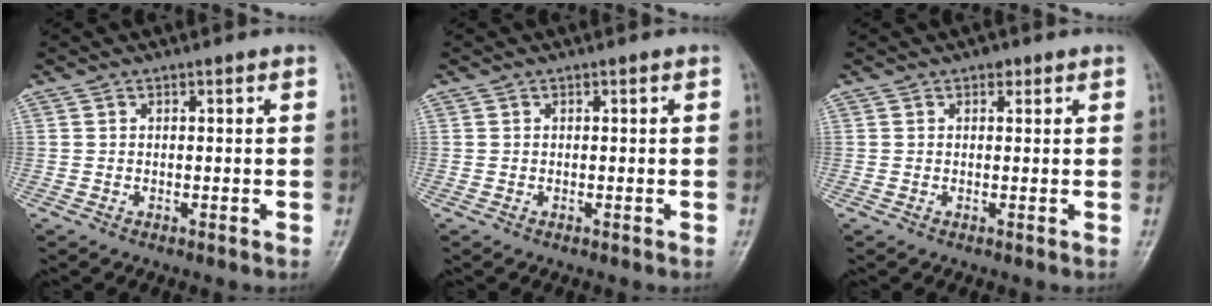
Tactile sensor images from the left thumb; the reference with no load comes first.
{"total": 0.0}
{"total": 1.3, "force": [0.7, 0.9, 0.6], "torque": [0.002, -0.001, 0.006]}